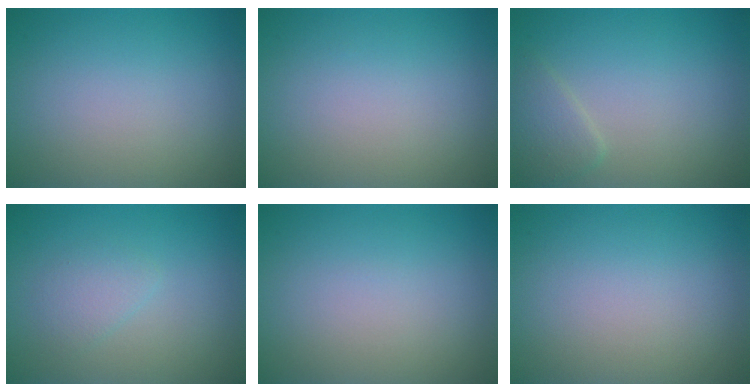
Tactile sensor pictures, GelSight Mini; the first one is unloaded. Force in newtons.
{"total": 0.0}
{"total": 1.8, "press": 1.8, "slide": 0.1}
{"total": 1.5, "press": 1.5, "slide": 0.1}
{"total": 0.0}
{"total": 0.0}